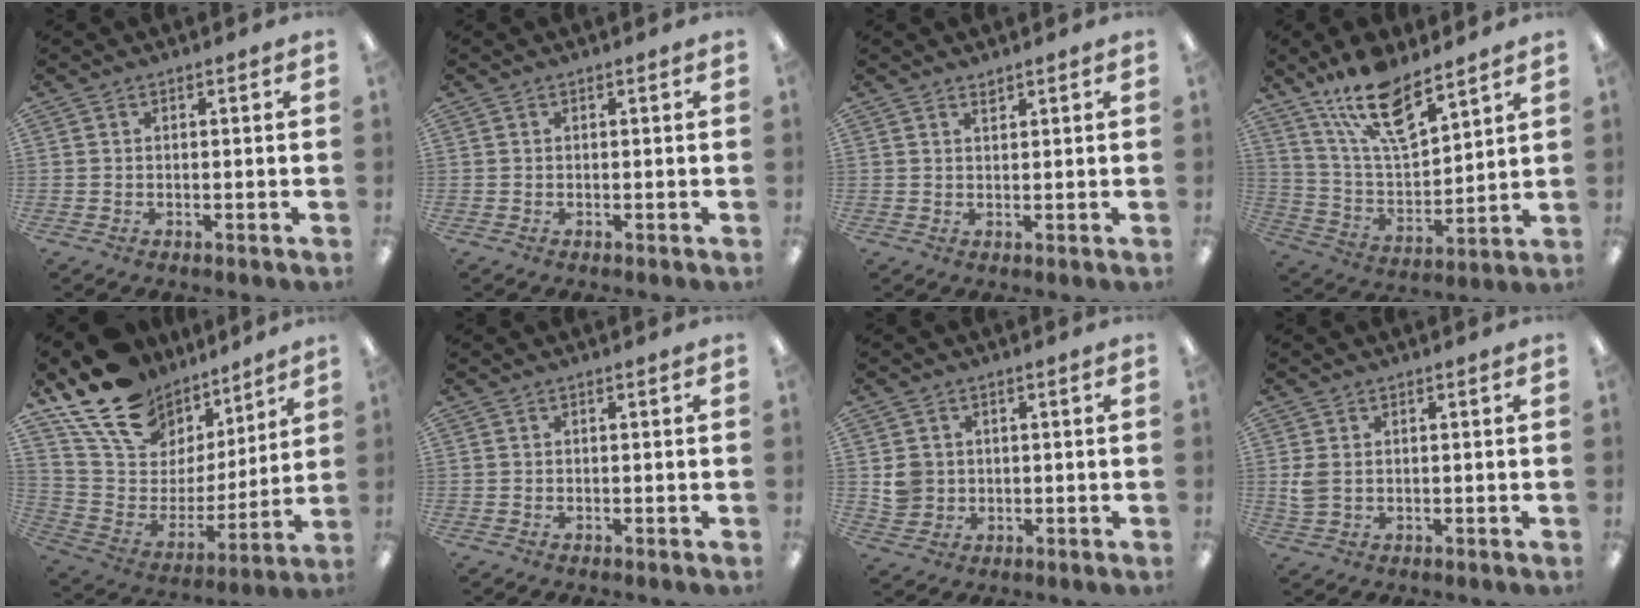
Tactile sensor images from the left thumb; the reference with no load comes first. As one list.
[{"total": 0.0}, {"total": 1.3, "force": [1.3, 0.2, 0.2], "torque": [0.004, -0.006, 0.023]}, {"total": 17.1, "force": [12.2, 6.3, 10.2], "torque": [-0.188, -0.062, 0.213]}, {"total": 17.7, "force": [13.5, 10.1, 5.5], "torque": [-0.124, -0.096, 0.252]}, {"total": 0.0}, {"total": 4.4, "force": [0.9, 4.2, 0.9], "torque": [-0.010, 0.003, 0.016]}, {"total": 3.4, "force": [0.5, 2.3, 2.5], "torque": [-0.048, -0.001, 0.007]}]